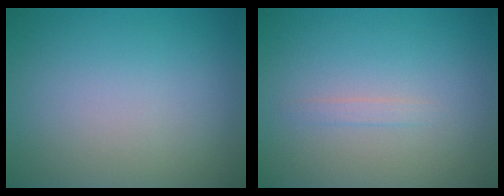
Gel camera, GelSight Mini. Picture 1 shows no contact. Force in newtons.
{"total": 0.7, "press": 0.7, "slide": 0.0}